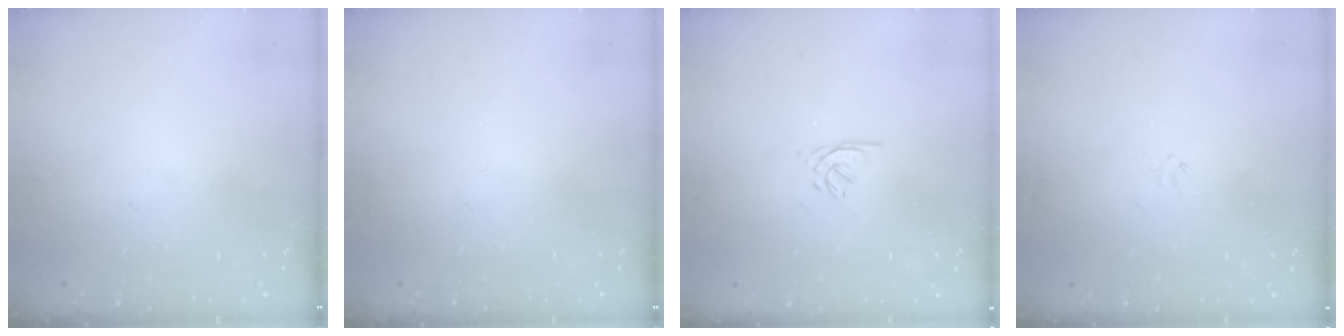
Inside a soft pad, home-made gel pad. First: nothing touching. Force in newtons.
{"total": 0.0}
{"total": 1.2, "press": 1.1, "slide": 0.5}
{"total": 0.0}